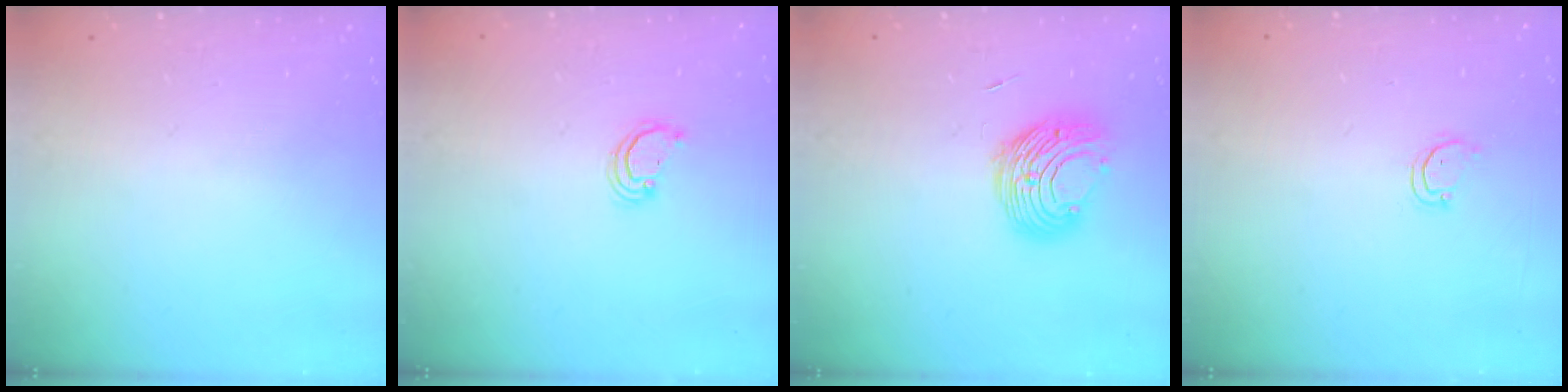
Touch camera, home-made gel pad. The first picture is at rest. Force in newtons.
{"total": 2.1, "press": 2.1, "slide": 0.1}
{"total": 9.6, "press": 9.6, "slide": 0.7}
{"total": 2.7, "press": 2.6, "slide": 0.3}